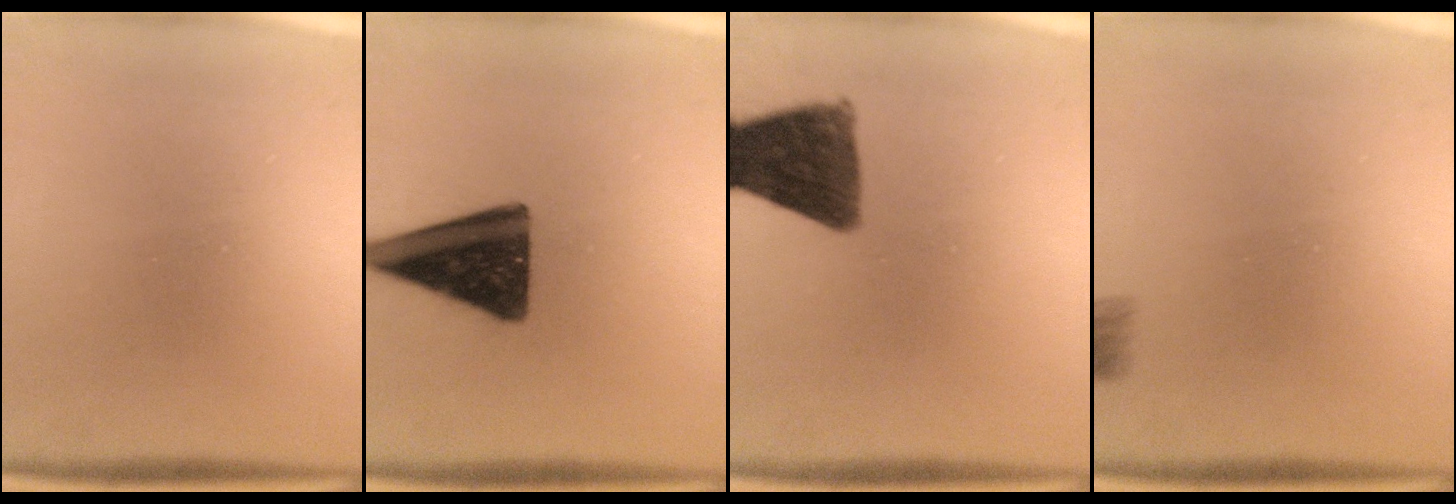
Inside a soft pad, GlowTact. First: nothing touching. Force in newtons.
{"total": 13.8}
{"total": 11.4}
{"total": 2.1}